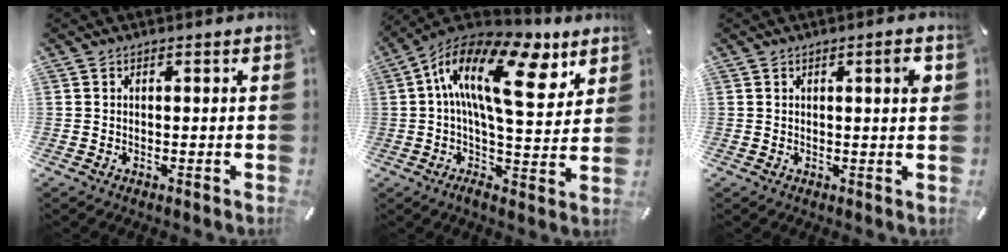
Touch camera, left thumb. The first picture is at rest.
{"total": 19.9, "force": [7.6, 8.4, 16.4], "torque": [-0.290, -0.044, 0.121]}
{"total": 3.3, "force": [1.1, 0.4, 3.1], "torque": [-0.052, 0.000, 0.013]}